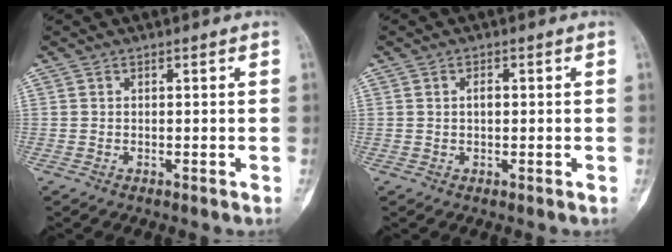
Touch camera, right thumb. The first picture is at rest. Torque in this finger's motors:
{"motor_torque": [0.44, 0.06, 0.08, -0.07, 0.04]}